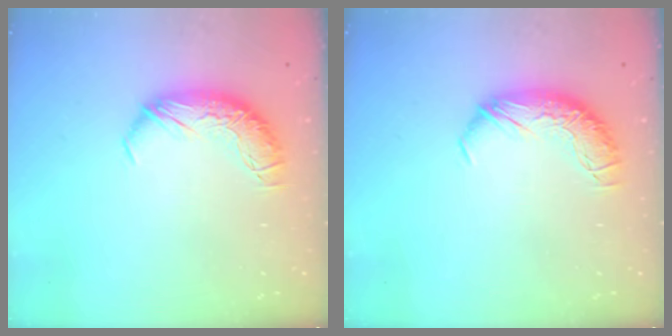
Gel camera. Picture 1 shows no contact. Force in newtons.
{"total": 0.0}